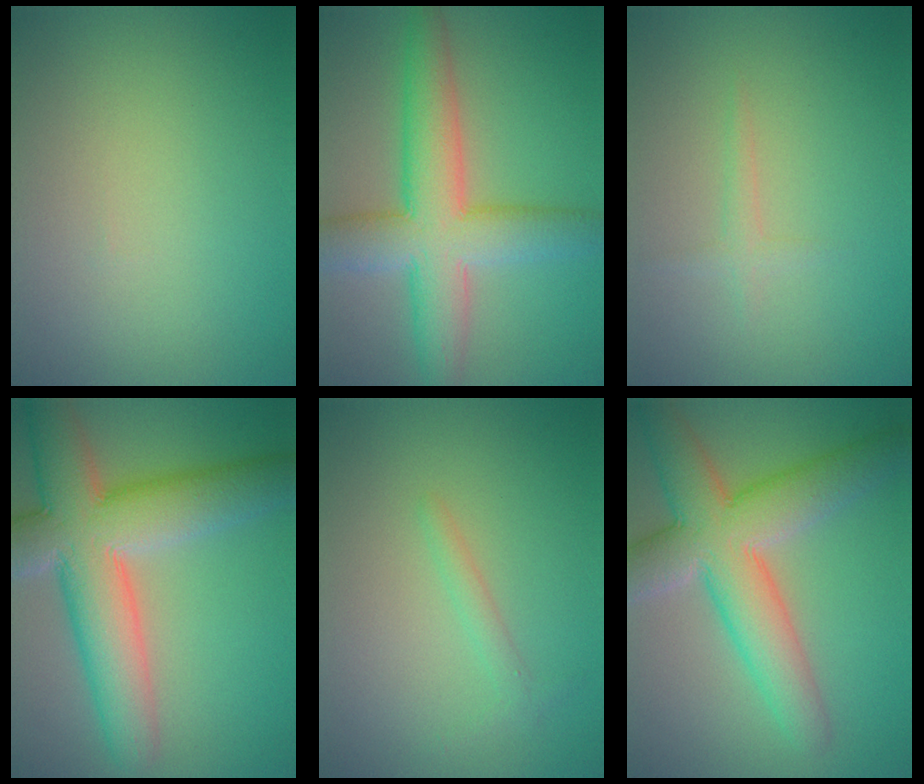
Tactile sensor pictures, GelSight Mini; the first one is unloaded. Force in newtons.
{"total": 8.4, "press": 8.4, "slide": 0.4}
{"total": 1.1, "press": 1.1, "slide": 0.1}
{"total": 10.9, "press": 10.9, "slide": 0.8}
{"total": 1.3, "press": 1.3, "slide": 0.1}
{"total": 8.7, "press": 8.7, "slide": 0.5}